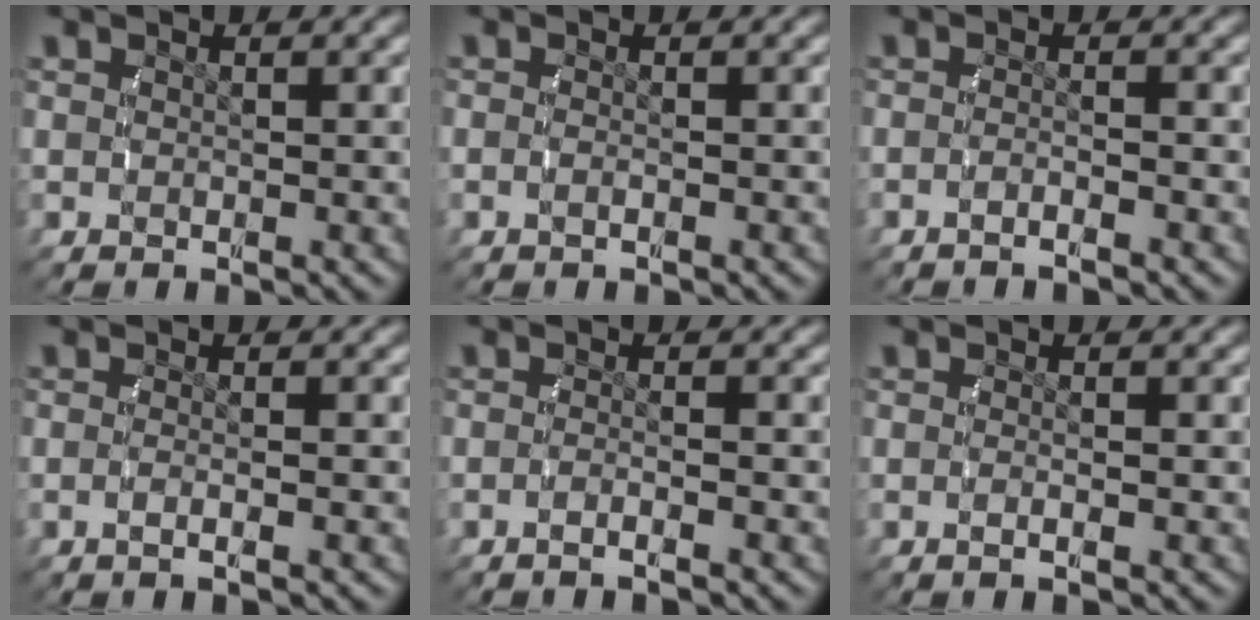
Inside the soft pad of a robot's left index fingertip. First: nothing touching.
{"total": 1.1, "force": [-0.7, 0.4, 0.7], "torque": [-0.027, -0.006, -0.011]}
{"total": 1.9, "force": [-1.6, 0.0, 1.0], "torque": [-0.021, -0.001, -0.029]}
{"total": 1.6, "force": [-0.9, -0.2, 1.3], "torque": [-0.035, -0.008, -0.012]}
{"total": 2.0, "force": [-1.5, -0.1, 1.3], "torque": [-0.029, -0.002, -0.026]}
{"total": 1.3, "force": [-0.8, -0.1, 1.1], "torque": [-0.028, -0.006, -0.011]}